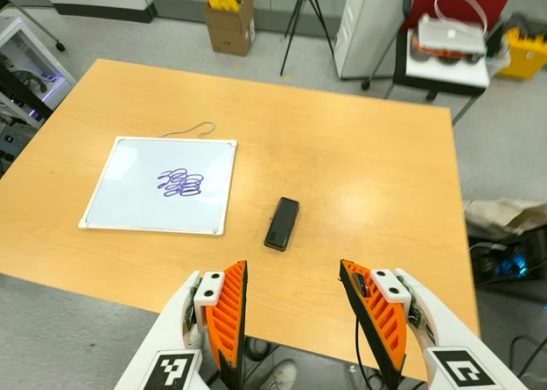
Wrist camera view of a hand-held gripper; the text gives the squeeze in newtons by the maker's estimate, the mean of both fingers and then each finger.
{"total": 0.0}